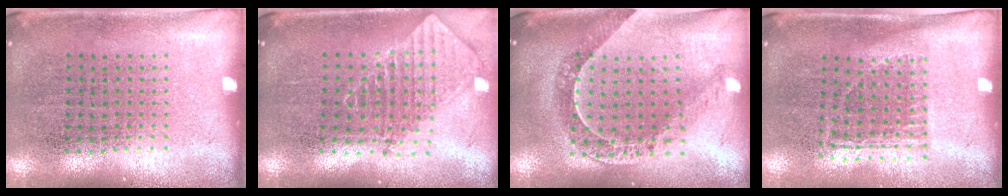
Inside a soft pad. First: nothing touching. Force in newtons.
{"total": 1.9, "press": 1.5, "slide": 1.2}
{"total": 1.1, "press": 1.1, "slide": 0.3}
{"total": 1.2, "press": 0.9, "slide": 0.7}